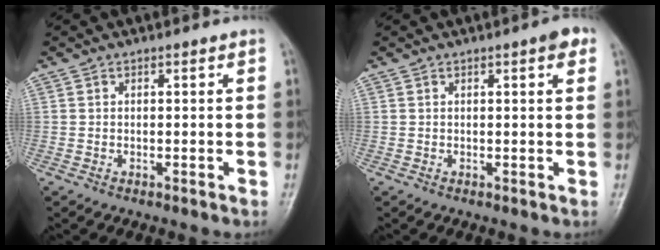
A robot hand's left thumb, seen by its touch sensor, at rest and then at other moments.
{"total": 2.5, "force": [1.2, 0.6, 2.1], "torque": [-0.020, 0.001, 0.012]}